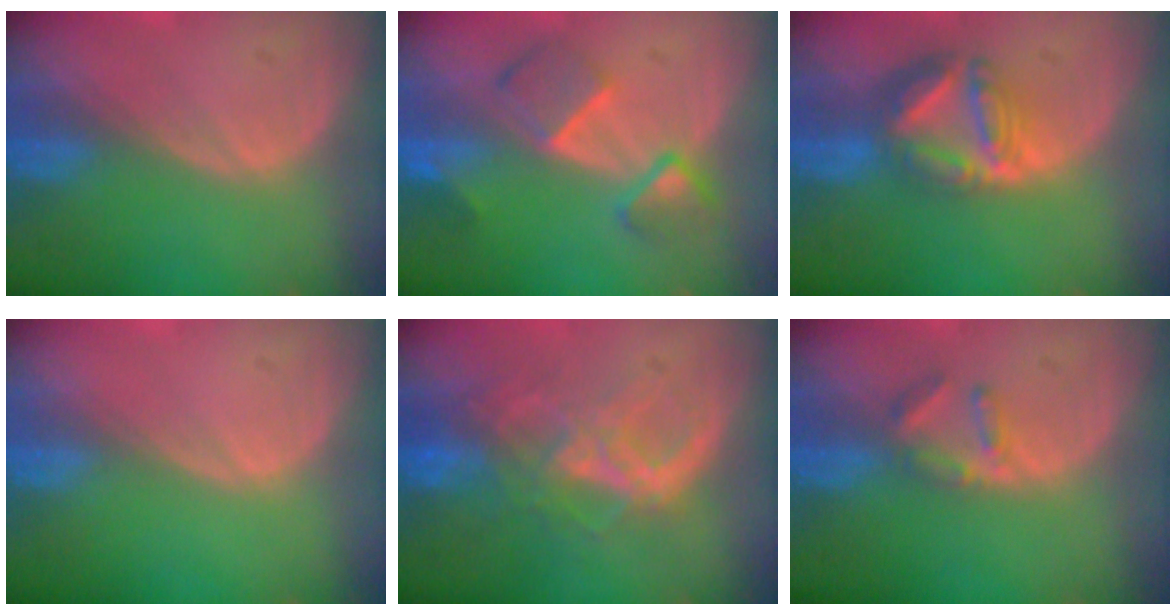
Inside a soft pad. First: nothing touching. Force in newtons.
{"total": 6.2, "press": 6.1, "slide": 0.3}
{"total": 8.0, "press": 6.9, "slide": 4.0}
{"total": 0.0}
{"total": 8.6, "press": 7.5, "slide": 4.2}
{"total": 3.0, "press": 3.0, "slide": 0.4}